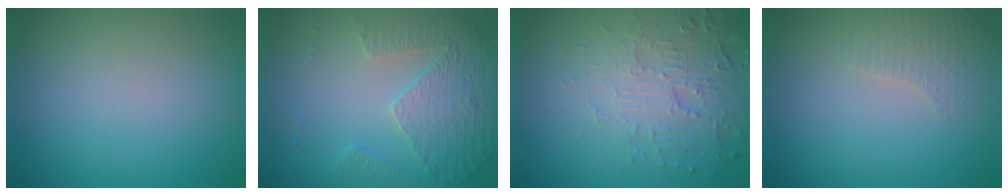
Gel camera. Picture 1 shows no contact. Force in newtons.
{"total": 5.0, "press": 3.5, "slide": 3.6}
{"total": 5.5, "press": 3.6, "slide": 4.1}
{"total": 2.0, "press": 1.9, "slide": 0.5}